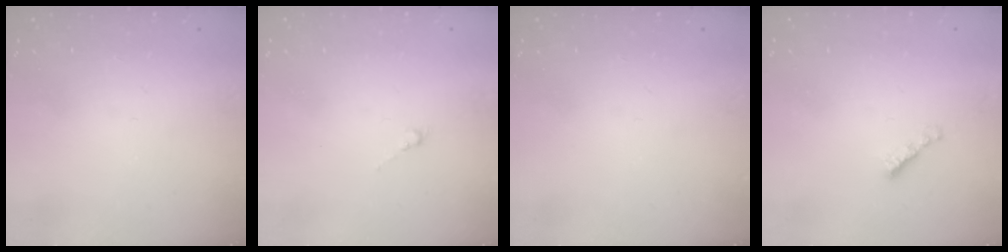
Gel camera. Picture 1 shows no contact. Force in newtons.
{"total": 0.5, "press": 0.3, "slide": 0.4}
{"total": 0.0}
{"total": 2.4, "press": 2.4, "slide": 0.4}